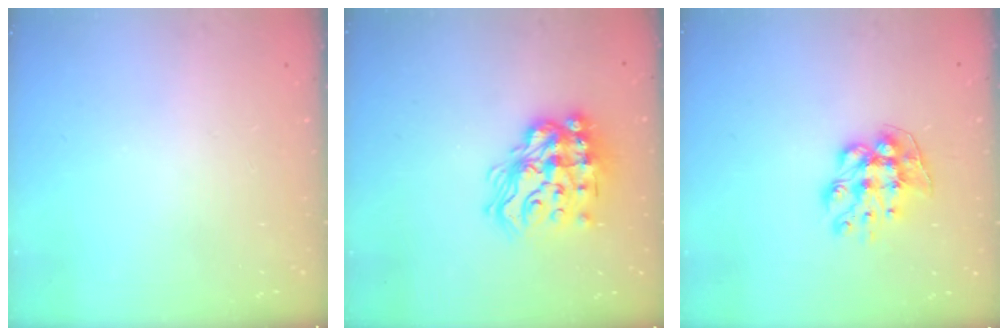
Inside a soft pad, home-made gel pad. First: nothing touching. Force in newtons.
{"total": 18.8, "press": 18.6, "slide": 2.1}
{"total": 9.6, "press": 9.6, "slide": 0.4}